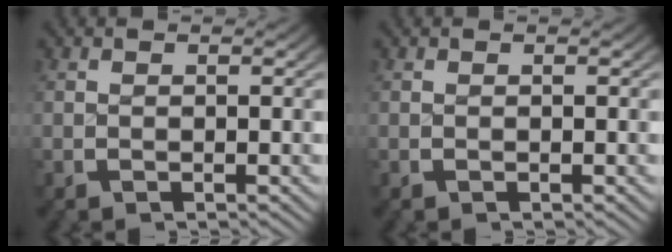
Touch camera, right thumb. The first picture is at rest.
{"total": 0.0}